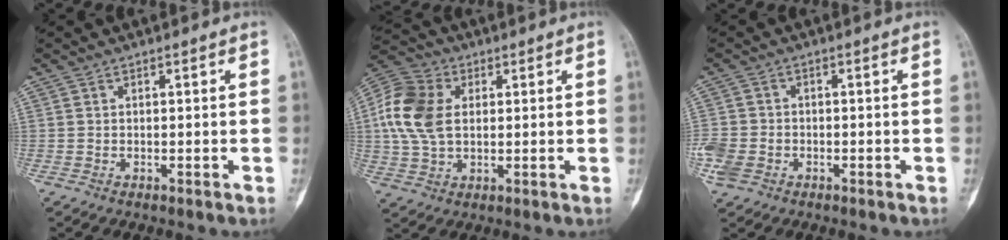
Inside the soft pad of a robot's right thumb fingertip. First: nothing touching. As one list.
[{"total": 12.8, "force": [1.9, 8.7, 9.2], "torque": [-0.182, 0.011, 0.030]}, {"total": 6.1, "force": [-2.1, 4.9, 2.9], "torque": [-0.070, 0.013, -0.035]}]